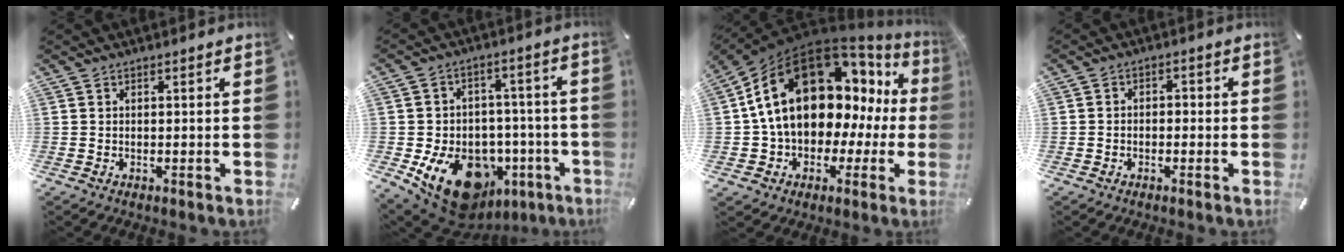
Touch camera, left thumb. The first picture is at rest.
{"total": 18.5, "force": [-8.6, 12.3, 10.9], "torque": [-0.160, 0.045, -0.124]}
{"total": 20.9, "force": [5.4, 14.3, 14.3], "torque": [-0.254, -0.038, 0.098]}
{"total": 2.2, "force": [-1.5, 1.4, 0.7], "torque": [-0.013, 0.012, -0.032]}